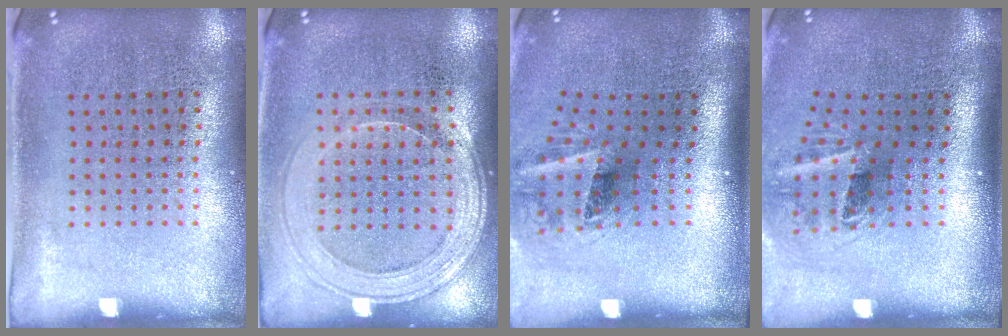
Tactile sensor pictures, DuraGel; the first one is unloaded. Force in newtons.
{"total": 1.6, "press": 1.4, "slide": 0.7}
{"total": 1.9, "press": 1.2, "slide": 1.4}
{"total": 2.2, "press": 1.3, "slide": 1.7}